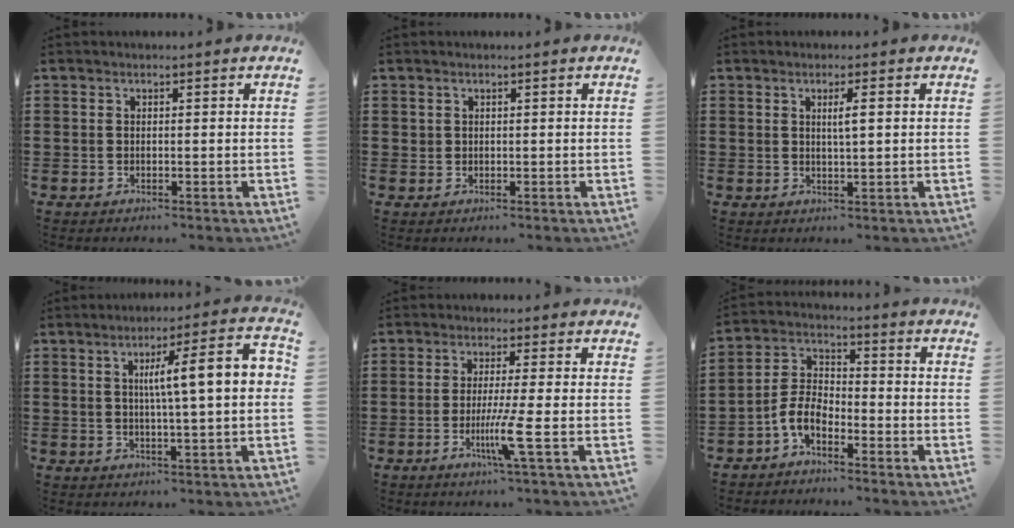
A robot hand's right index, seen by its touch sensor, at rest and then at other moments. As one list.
[{"total": 0.8, "force": [0.4, 0.6, 0.2], "torque": [-0.005, 0.002, 0.009]}, {"total": 2.3, "force": [0.6, 0.2, 2.2], "torque": [-0.044, 0.000, 0.007]}, {"total": 9.8, "force": [1.5, 1.0, 9.7], "torque": [-0.163, -0.001, 0.015]}, {"total": 6.3, "force": [-1.9, -0.8, 5.9], "torque": [-0.107, -0.024, -0.035]}, {"total": 5.3, "force": [-3.3, 2.4, 3.4], "torque": [-0.089, 0.004, -0.071]}]